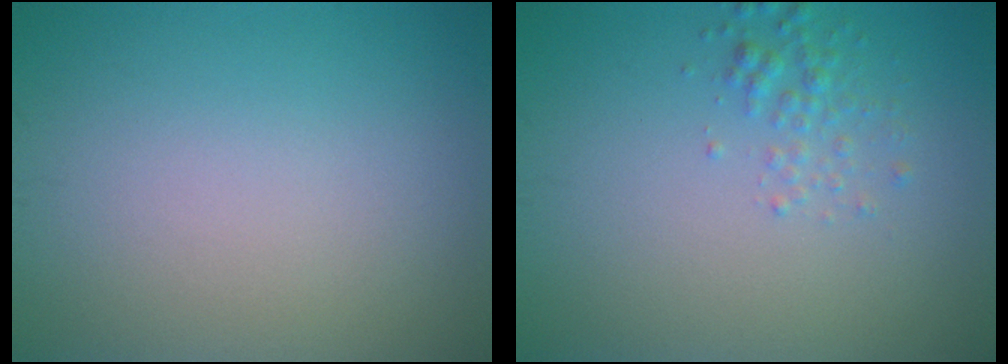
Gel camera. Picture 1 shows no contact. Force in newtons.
{"total": 1.6, "press": 1.6, "slide": 0.1}